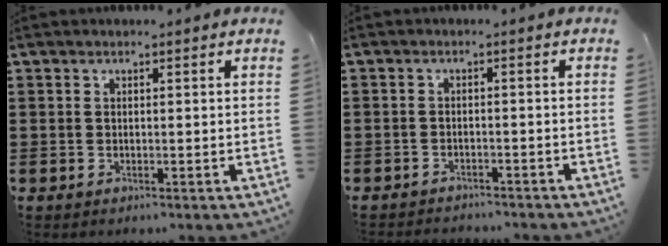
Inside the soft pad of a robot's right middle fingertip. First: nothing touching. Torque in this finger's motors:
{"motor_torque": [0.64, -0.40, 0.01, -0.14]}